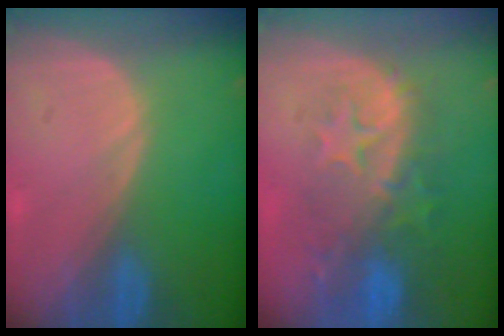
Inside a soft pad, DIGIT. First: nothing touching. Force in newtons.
{"total": 9.7, "press": 9.1, "slide": 3.2}